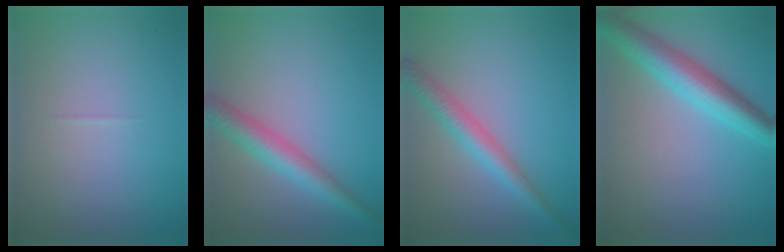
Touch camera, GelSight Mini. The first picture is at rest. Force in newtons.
{"total": 3.8, "press": 3.8, "slide": 0.0}
{"total": 3.3, "press": 3.3, "slide": 0.1}
{"total": 5.5, "press": 5.5, "slide": 0.0}